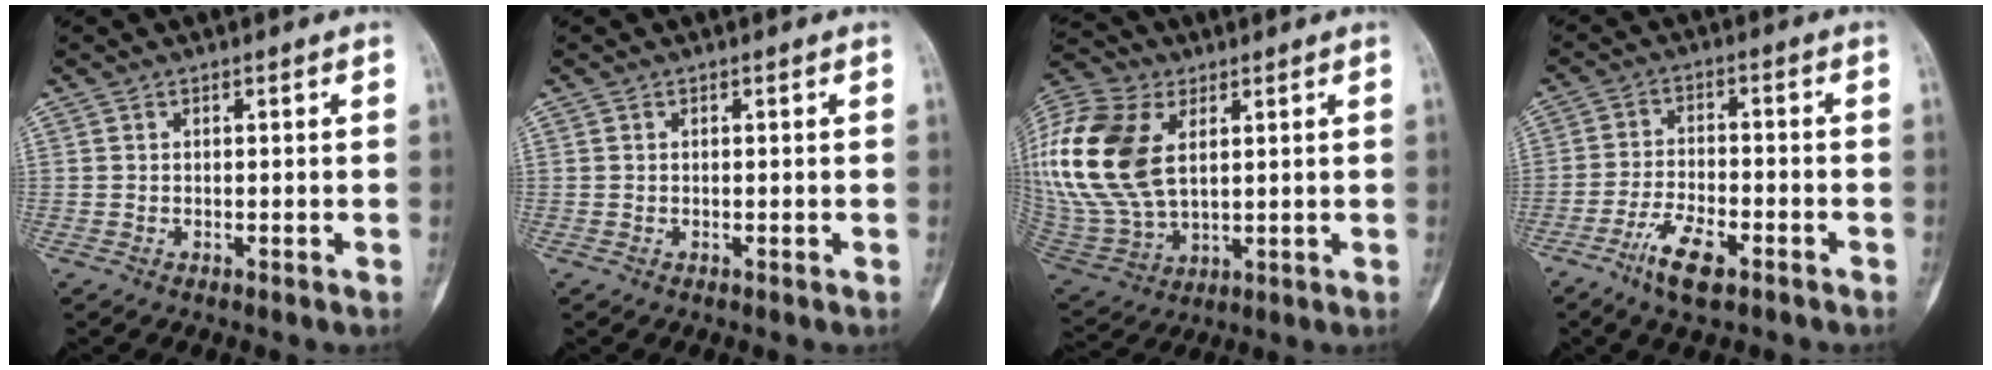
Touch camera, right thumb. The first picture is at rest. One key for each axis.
{"total": 0.0}
{"total": 24.7, "fx": 6.1, "fy": 15.6, "fz": 18.2, "tx": -0.421, "ty": -0.005, "tz": 0.122}
{"total": 7.9, "fx": -4.8, "fy": 3.0, "fz": 5.5, "tx": -0.101, "ty": 0.020, "tz": -0.086}